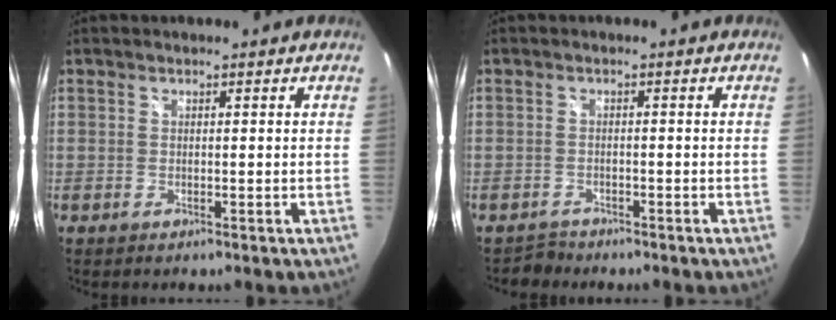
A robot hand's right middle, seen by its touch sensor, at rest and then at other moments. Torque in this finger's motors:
{"motor_torque": [0.00, -0.17, -0.11, -0.02]}